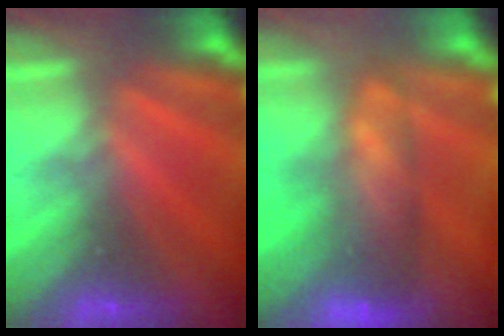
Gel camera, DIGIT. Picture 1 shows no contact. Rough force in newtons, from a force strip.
{"total": 8.4}